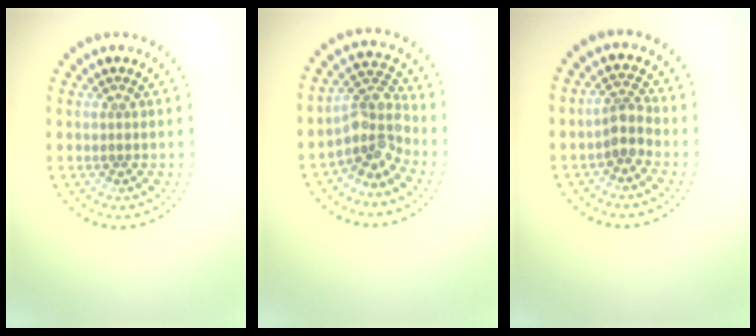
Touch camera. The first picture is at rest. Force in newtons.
{"total": 3.8, "press": 2.9, "slide": 2.5}
{"total": 2.1, "press": 1.7, "slide": 1.1}